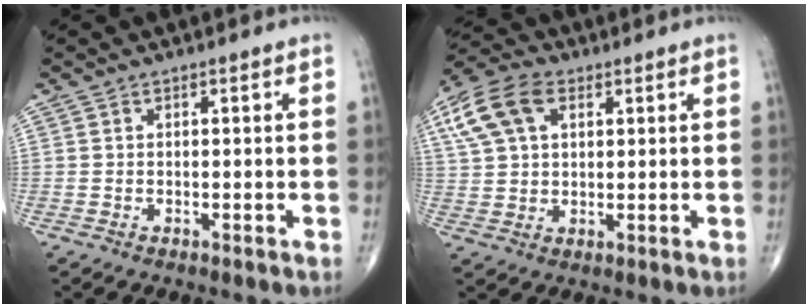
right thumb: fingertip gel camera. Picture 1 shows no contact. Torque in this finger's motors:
{"motor_torque": [-0.51, 1.03, 0.81, 0.32, 0.11]}